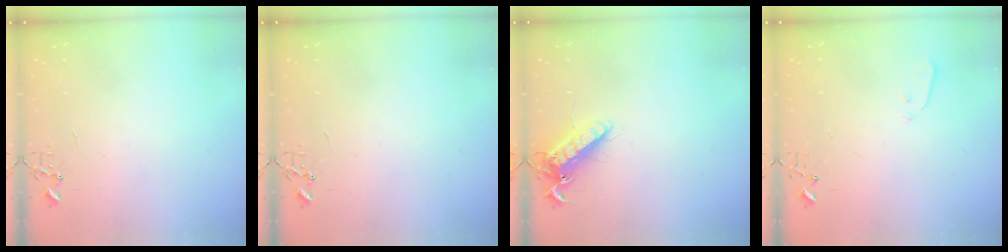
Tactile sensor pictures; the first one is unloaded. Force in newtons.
{"total": 0.0}
{"total": 13.3, "press": 13.2, "slide": 1.8}
{"total": 2.9, "press": 2.8, "slide": 0.8}